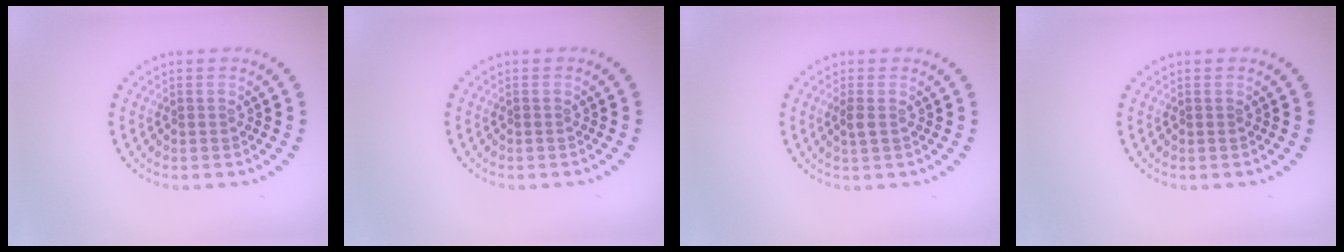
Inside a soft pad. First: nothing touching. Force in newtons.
{"total": 0.0}
{"total": 0.9, "press": 0.8, "slide": 0.3}
{"total": 0.0}